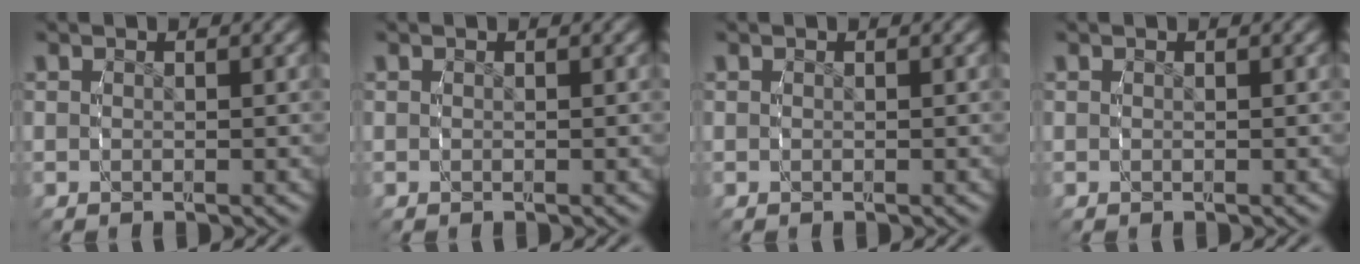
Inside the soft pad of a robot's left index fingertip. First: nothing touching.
{"total": 0.0}
{"total": 0.0}
{"total": 0.0}